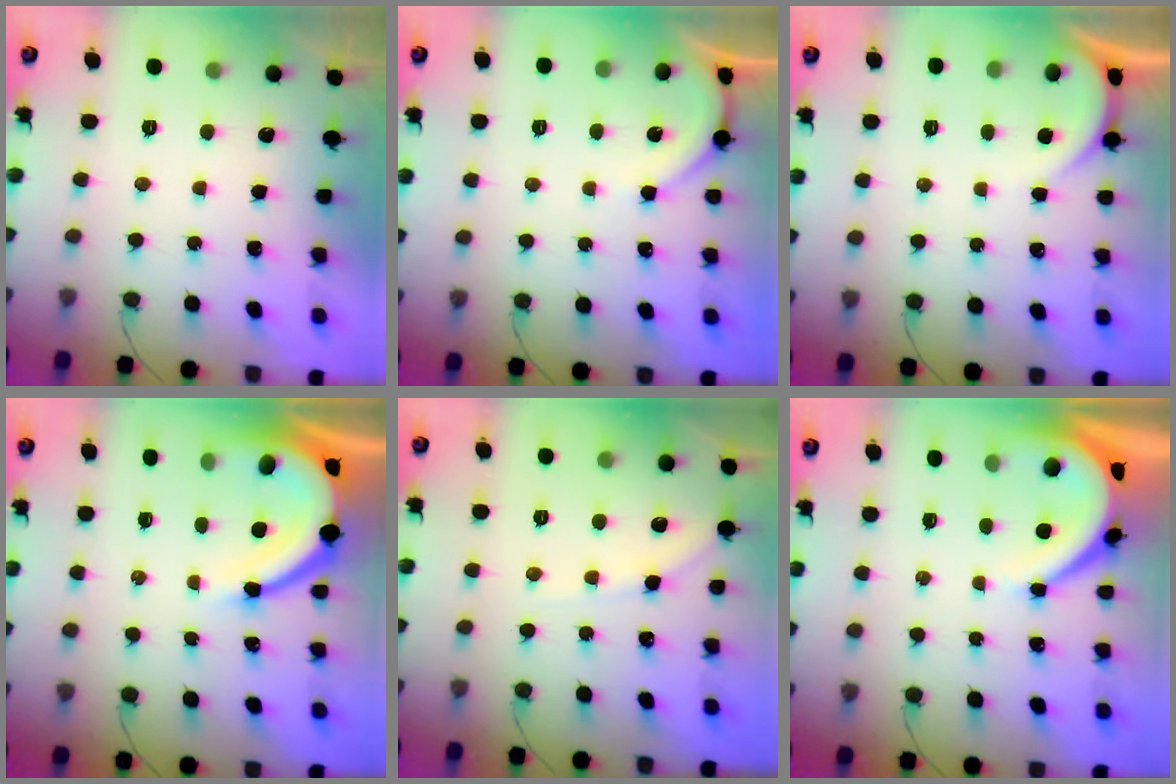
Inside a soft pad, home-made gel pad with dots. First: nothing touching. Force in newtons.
{"total": 2.7, "press": 2.6, "slide": 0.6}
{"total": 1.6, "press": 1.6, "slide": 0.2}
{"total": 9.6, "press": 9.5, "slide": 1.1}
{"total": 4.6, "press": 4.6, "slide": 0.5}
{"total": 6.3, "press": 6.2, "slide": 0.6}